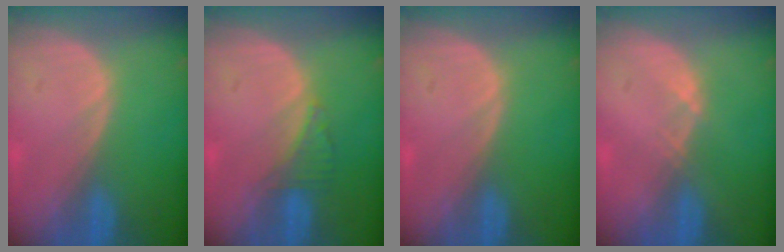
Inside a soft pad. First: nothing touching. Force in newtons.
{"total": 2.5, "press": 2.5, "slide": 0.2}
{"total": 0.0}
{"total": 1.0, "press": 0.8, "slide": 0.5}